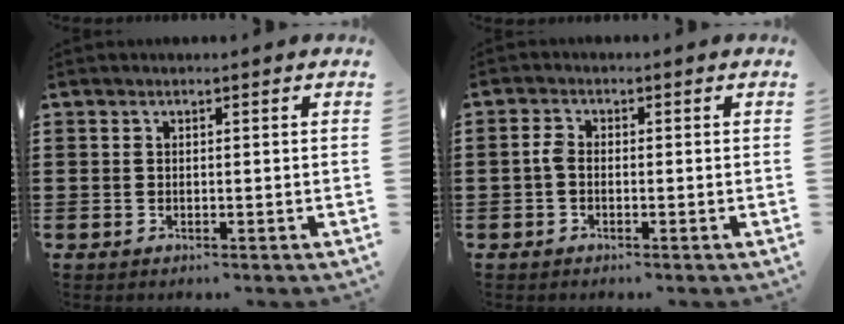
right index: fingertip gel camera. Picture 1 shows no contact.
{"total": 1.7, "force": [-0.6, 0.9, 1.3], "torque": [-0.043, -0.004, -0.016]}